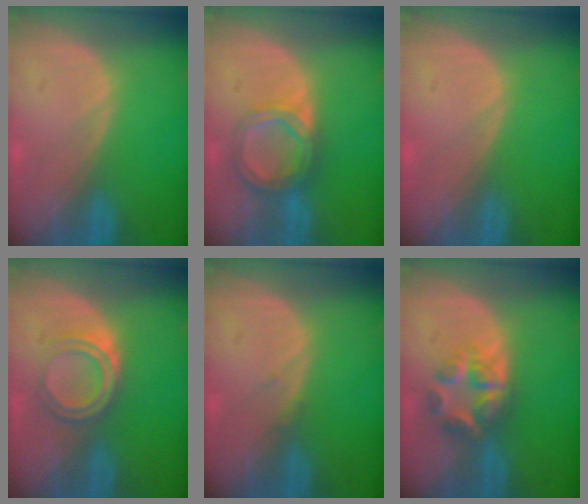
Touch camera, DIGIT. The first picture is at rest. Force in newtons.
{"total": 6.1, "press": 5.4, "slide": 3.0}
{"total": 0.0}
{"total": 4.2, "press": 4.0, "slide": 1.1}
{"total": 0.6, "press": 0.5, "slide": 0.1}
{"total": 5.9, "press": 5.5, "slide": 2.2}